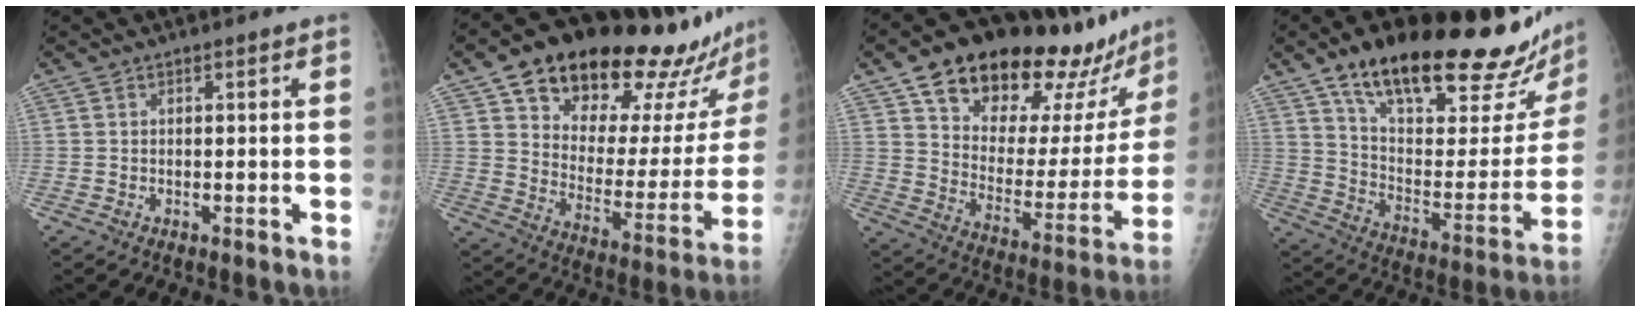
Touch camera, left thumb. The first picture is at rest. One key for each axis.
{"total": 27.7, "fx": 20.2, "fy": 9.8, "fz": 16.3, "tx": -0.203, "ty": -0.073, "tz": 0.293}
{"total": 26.7, "fx": 20.4, "fy": 9.9, "fz": 14.2, "tx": -0.169, "ty": -0.082, "tz": 0.302}
{"total": 31.8, "fx": 22.7, "fy": 9.1, "fz": 20.3, "tx": -0.271, "ty": -0.068, "tz": 0.342}